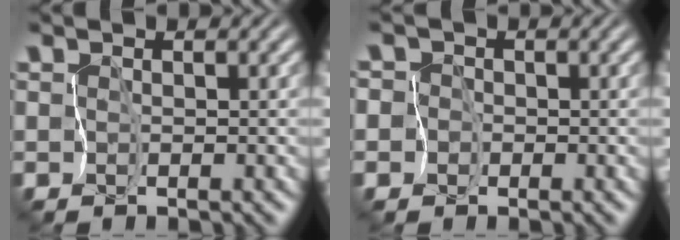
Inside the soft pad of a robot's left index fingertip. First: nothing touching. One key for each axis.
{"total": 4.5, "fx": -1.3, "fy": 4.3, "fz": 0.8, "tx": -0.015, "ty": 0.016, "tz": -0.059}